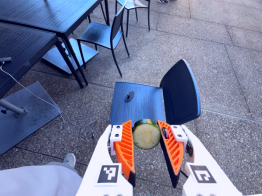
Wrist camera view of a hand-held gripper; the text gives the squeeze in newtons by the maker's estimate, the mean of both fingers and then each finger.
{"total": 10.3, "left": 9.9, "right": 10.7}